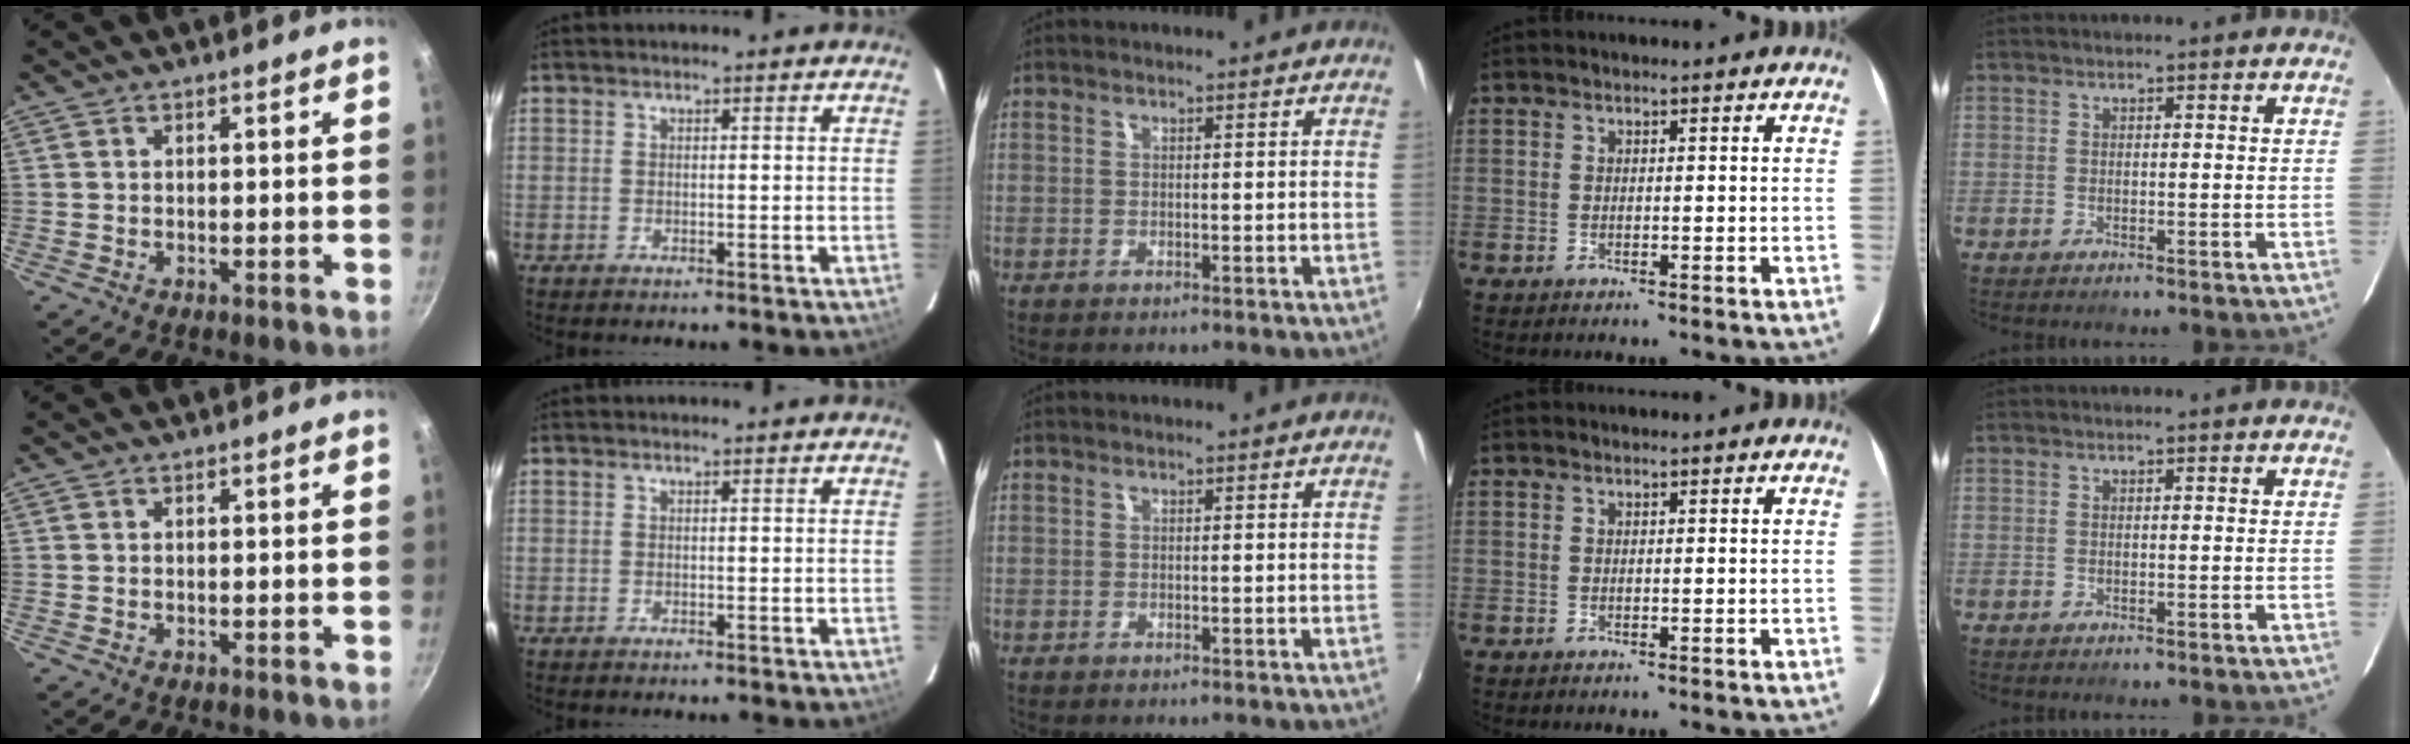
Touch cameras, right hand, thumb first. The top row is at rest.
{}